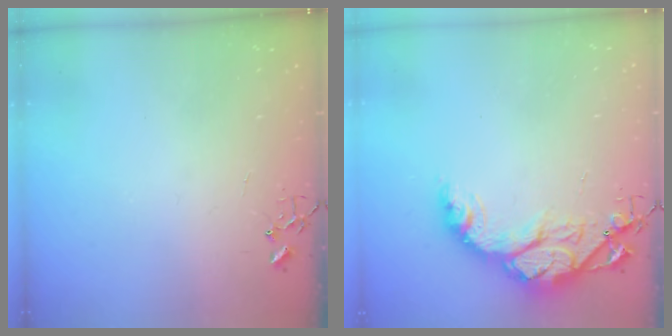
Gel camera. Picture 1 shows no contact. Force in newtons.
{"total": 15.3, "press": 15.3, "slide": 1.1}